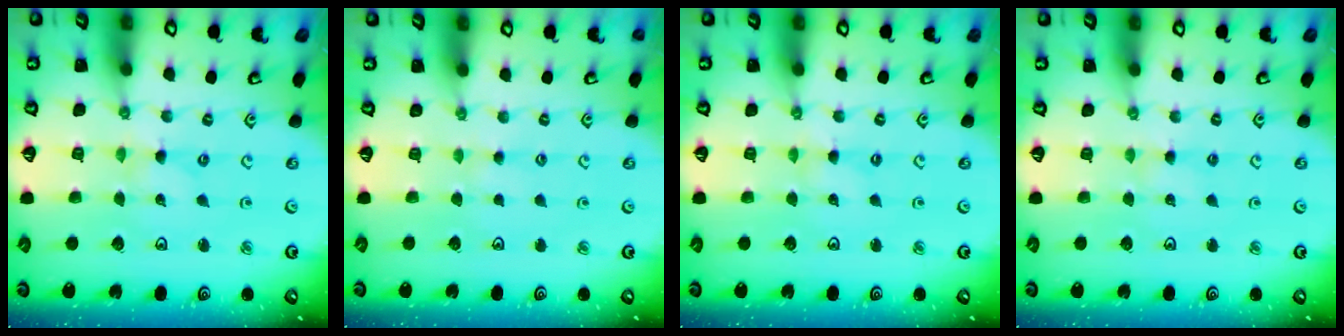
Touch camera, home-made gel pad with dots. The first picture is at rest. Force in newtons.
{"total": 2.1, "press": 2.1, "slide": 0.3}
{"total": 1.2, "press": 1.1, "slide": 0.3}
{"total": 1.9, "press": 1.8, "slide": 0.3}